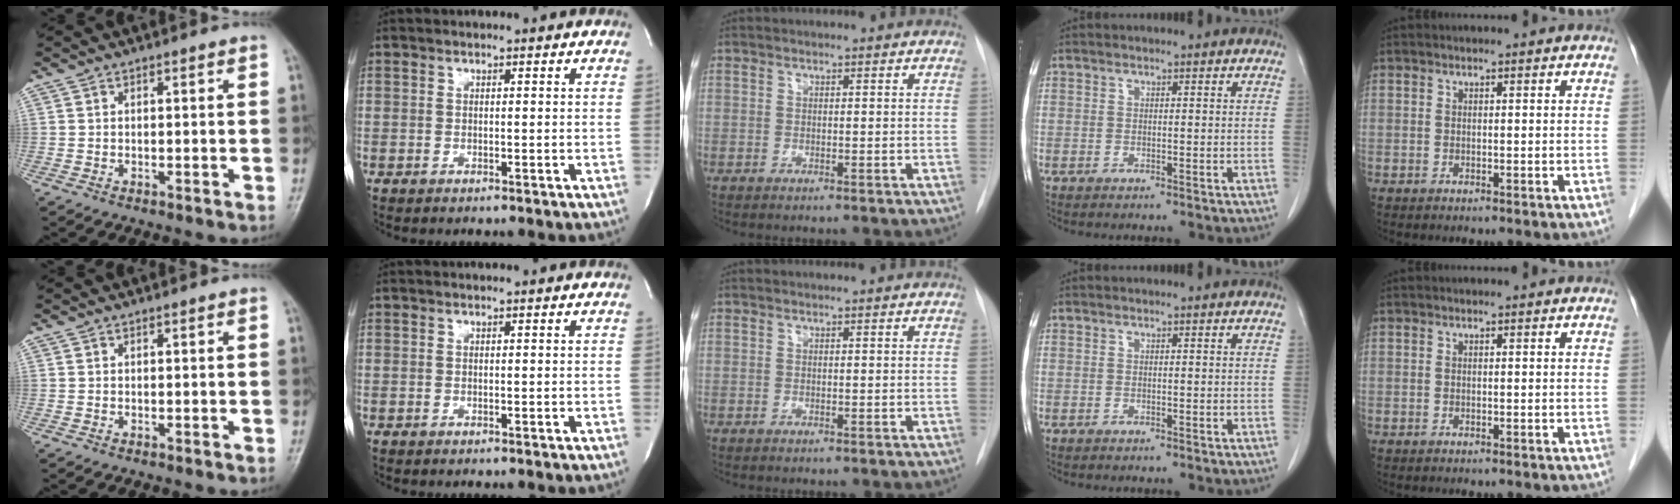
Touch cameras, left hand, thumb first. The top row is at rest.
{}